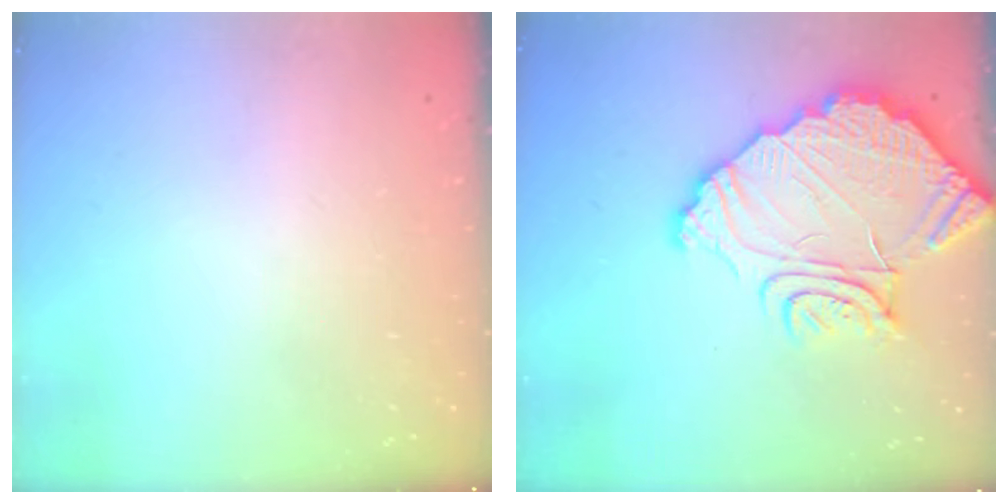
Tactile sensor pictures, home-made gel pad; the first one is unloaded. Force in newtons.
{"total": 17.2, "press": 17.1, "slide": 1.9}